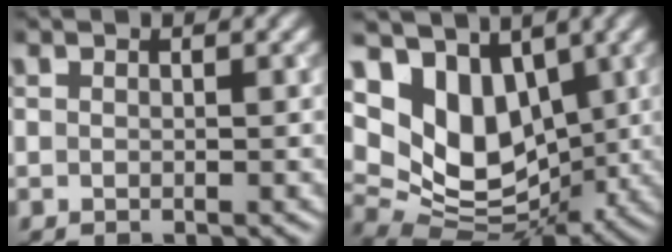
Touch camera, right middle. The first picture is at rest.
{"total": 9.9, "force": [3.1, 7.0, 6.3], "torque": [-0.113, -0.007, 0.053]}